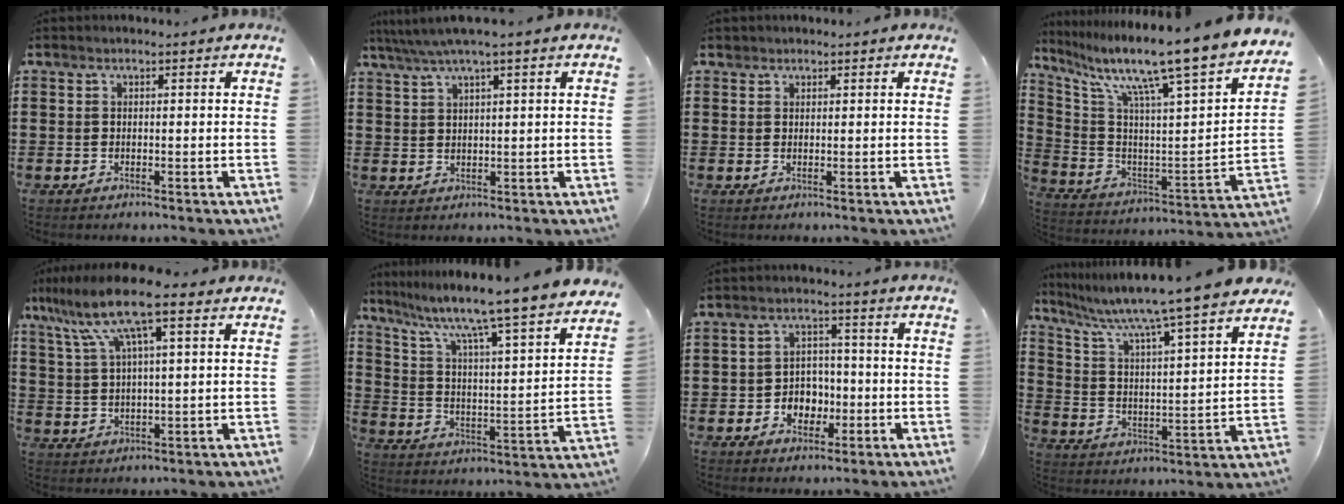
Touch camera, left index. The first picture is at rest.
{"total": 3.4, "force": [2.0, -0.1, 2.8], "torque": [-0.057, 0.000, 0.033]}
{"total": 1.0, "force": [0.8, 0.6, 0.1], "torque": [-0.005, 0.003, 0.016]}
{"total": 11.6, "force": [9.3, -0.4, 6.9], "torque": [-0.134, -0.090, 0.136]}
{"total": 11.2, "force": [6.5, 1.9, 8.9], "torque": [-0.200, -0.010, 0.111]}
{"total": 8.3, "force": [6.9, -0.8, 4.4], "torque": [-0.115, -0.065, 0.105]}
{"total": 4.6, "force": [-1.6, 3.9, 1.7], "torque": [-0.034, 0.007, -0.034]}
{"total": 7.6, "force": [6.5, -0.9, 3.8], "torque": [-0.103, -0.059, 0.100]}